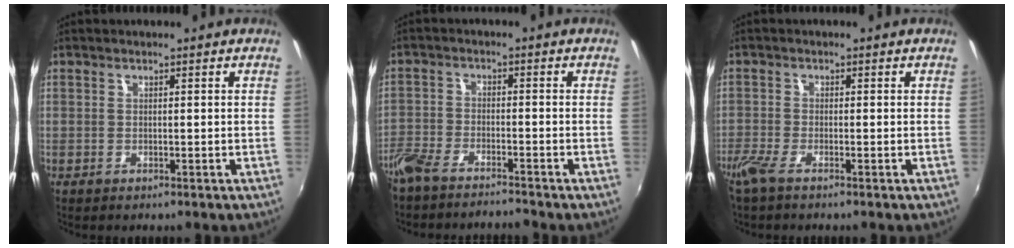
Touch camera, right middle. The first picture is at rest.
{"total": 6.9, "force": [-6.2, 1.4, 2.5], "torque": [-0.070, -0.014, -0.121]}
{"total": 3.1, "force": [-2.3, 0.4, 2.0], "torque": [-0.051, -0.009, -0.051]}